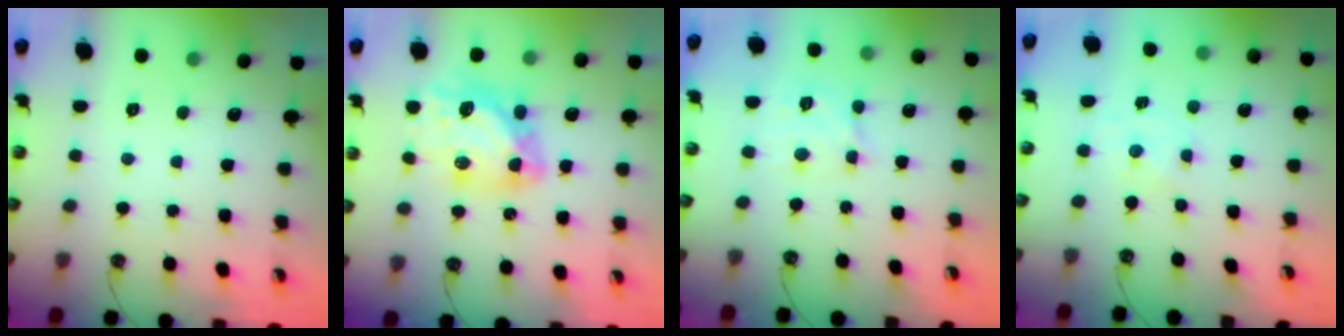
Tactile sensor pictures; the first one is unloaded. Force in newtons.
{"total": 13.8, "press": 13.8, "slide": 1.5}
{"total": 9.5, "press": 9.5, "slide": 0.6}
{"total": 0.0}